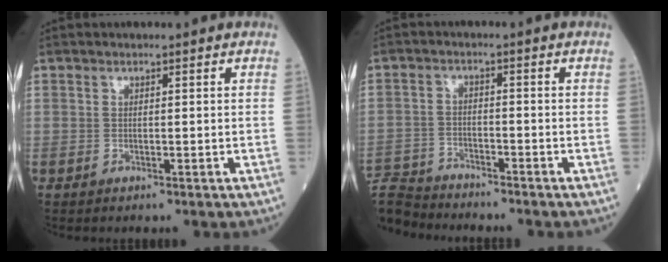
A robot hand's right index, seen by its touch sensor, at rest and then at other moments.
{"total": 10.2, "force": [-9.7, 2.8, 1.4], "torque": [-0.053, 0.009, -0.178]}